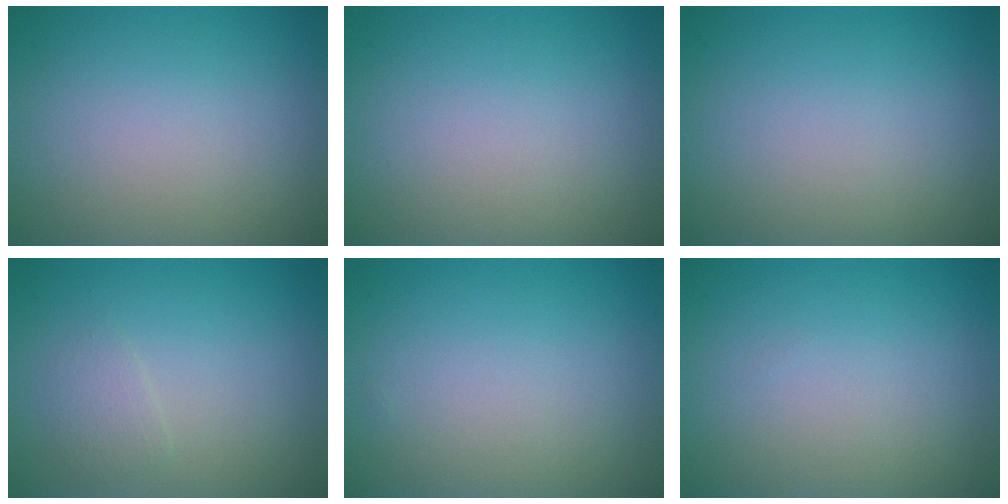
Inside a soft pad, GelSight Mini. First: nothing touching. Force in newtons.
{"total": 0.0}
{"total": 0.0}
{"total": 1.3, "press": 1.2, "slide": 0.0}
{"total": 0.0}
{"total": 0.0}